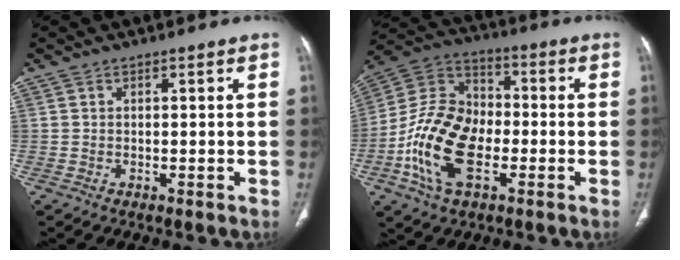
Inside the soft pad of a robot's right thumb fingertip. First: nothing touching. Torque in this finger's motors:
{"motor_torque": [2.39, 2.03, 0.61, 0.49, 0.44]}